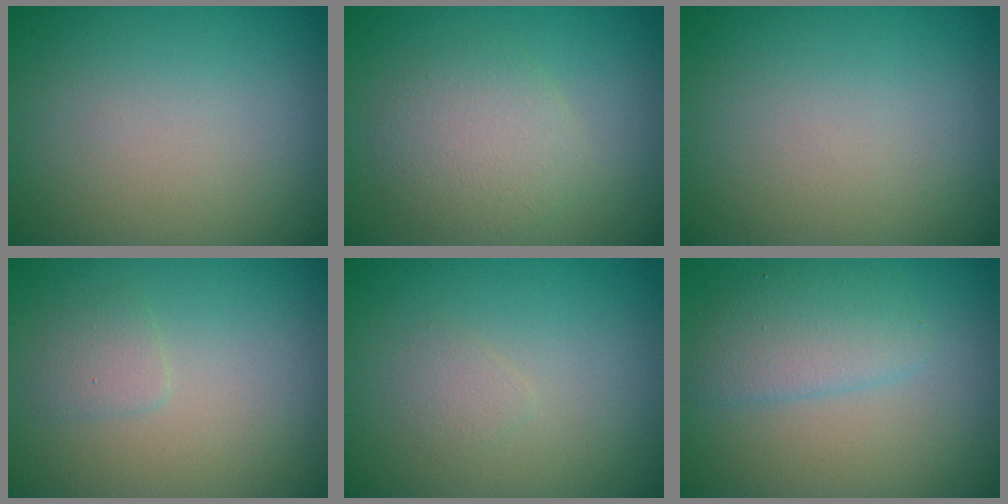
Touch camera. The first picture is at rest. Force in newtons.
{"total": 3.0, "press": 3.0, "slide": 0.0}
{"total": 0.0}
{"total": 1.1, "press": 1.1, "slide": 0.1}
{"total": 0.8, "press": 0.8, "slide": 0.0}
{"total": 2.8, "press": 2.8, "slide": 0.1}